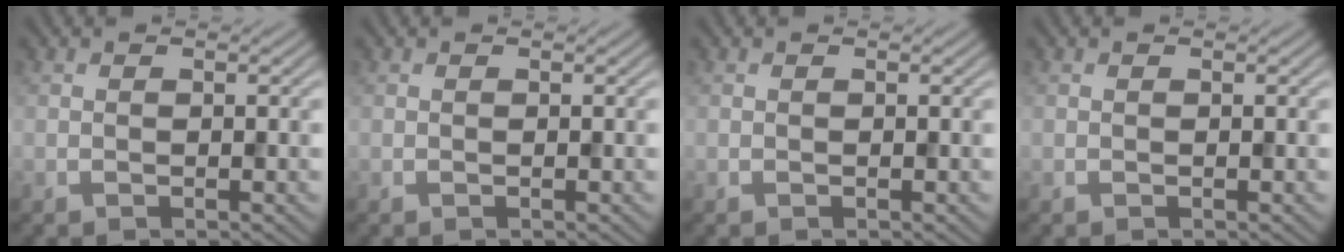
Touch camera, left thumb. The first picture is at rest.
{"total": 0.0}
{"total": 0.0}
{"total": 0.0}